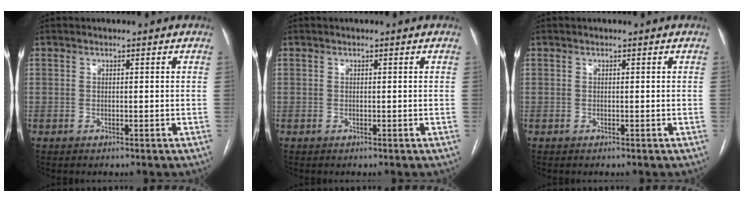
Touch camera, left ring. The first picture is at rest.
{"total": 0.0}
{"total": 0.0}